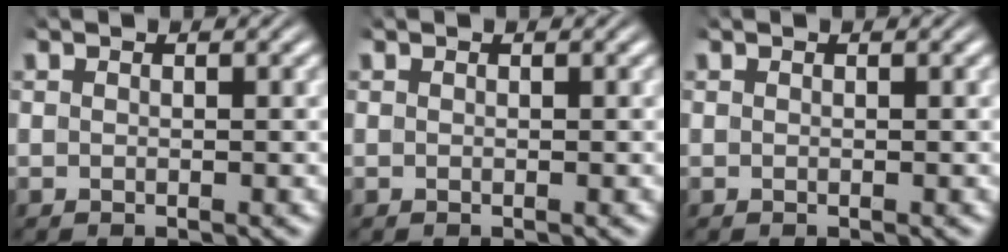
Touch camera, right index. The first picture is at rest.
{"total": 0.0}
{"total": 0.0}